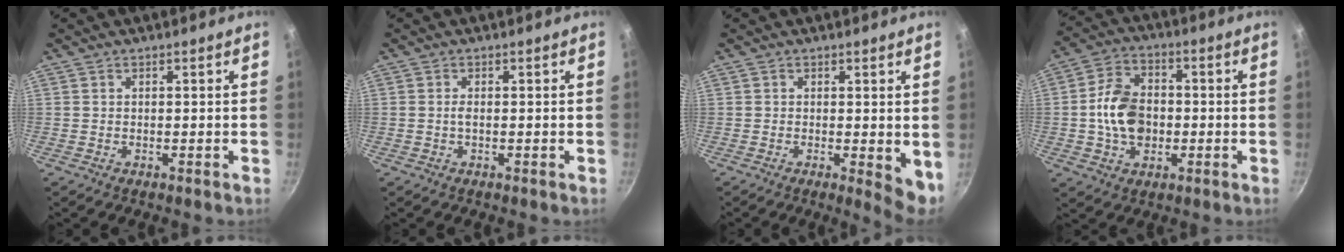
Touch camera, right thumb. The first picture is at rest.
{"total": 1.0, "force": [-0.2, 0.4, 0.9], "torque": [-0.020, 0.003, -0.004]}
{"total": 4.8, "force": [-0.2, 1.7, 4.5], "torque": [-0.054, -0.008, -0.002]}
{"total": 11.5, "force": [-0.9, 8.3, 7.8], "torque": [-0.121, 0.020, -0.023]}